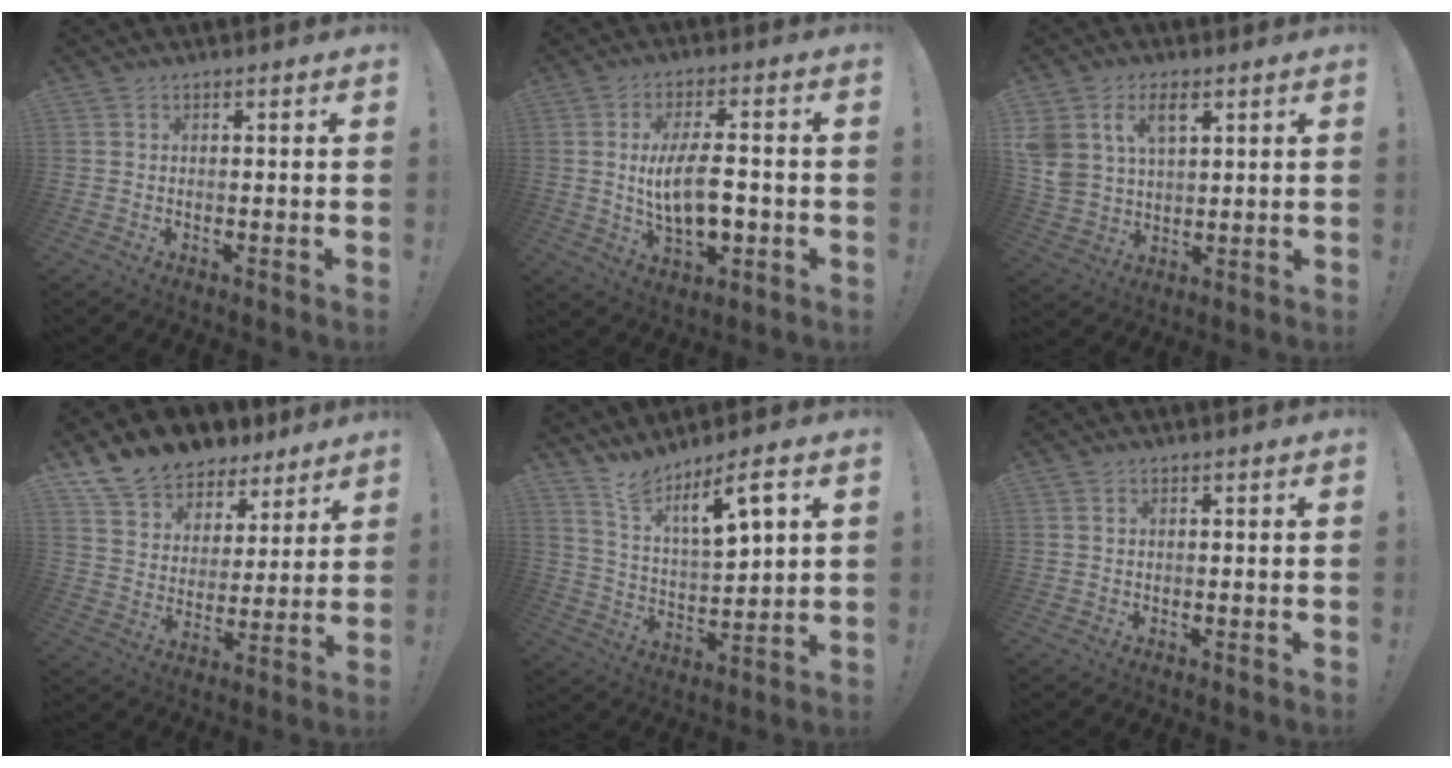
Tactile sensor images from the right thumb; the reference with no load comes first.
{"total": 12.3, "force": [-0.7, 5.3, 11.1], "torque": [-0.191, -0.001, -0.015]}
{"total": 10.0, "force": [5.0, 6.4, 5.9], "torque": [-0.113, -0.011, 0.096]}
{"total": 11.5, "force": [9.4, 6.3, 2.4], "torque": [-0.048, -0.079, 0.176]}
{"total": 10.5, "force": [7.9, 1.5, 6.7], "torque": [-0.114, -0.053, 0.132]}
{"total": 0.5, "force": [0.3, 0.3, 0.4], "torque": [-0.013, 0.003, 0.006]}